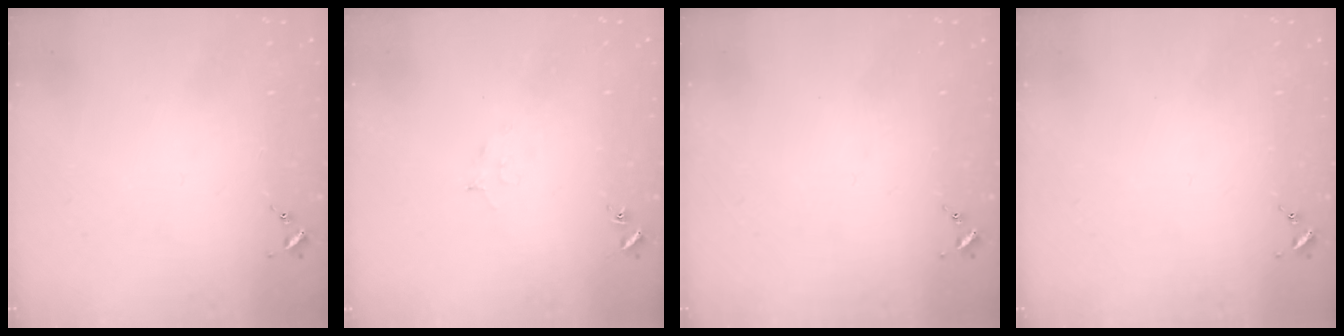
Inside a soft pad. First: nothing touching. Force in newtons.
{"total": 5.3, "press": 5.1, "slide": 1.0}
{"total": 0.0}
{"total": 0.0}